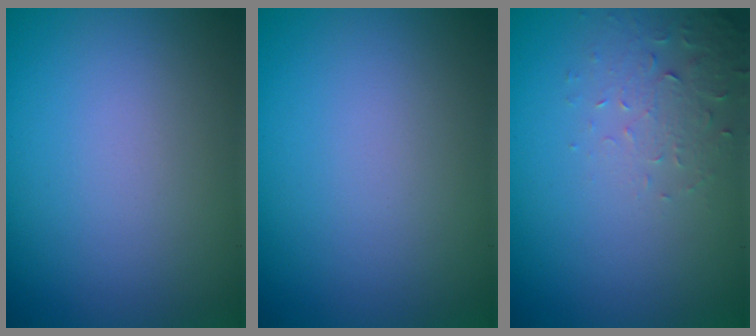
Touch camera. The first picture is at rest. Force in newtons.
{"total": 0.0}
{"total": 2.2, "press": 2.2, "slide": 0.4}